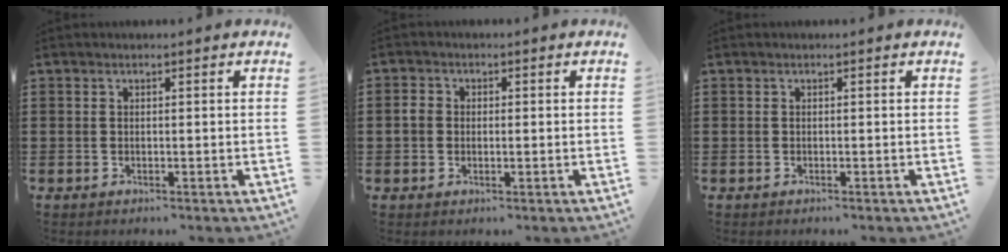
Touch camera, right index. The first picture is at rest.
{"total": 1.8, "force": [-0.1, 1.5, 1.0], "torque": [-0.023, 0.008, -0.005]}
{"total": 0.0}